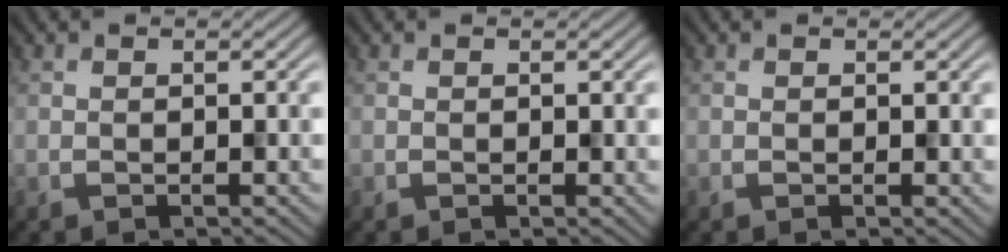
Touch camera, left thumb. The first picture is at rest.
{"total": 0.0}
{"total": 0.0}